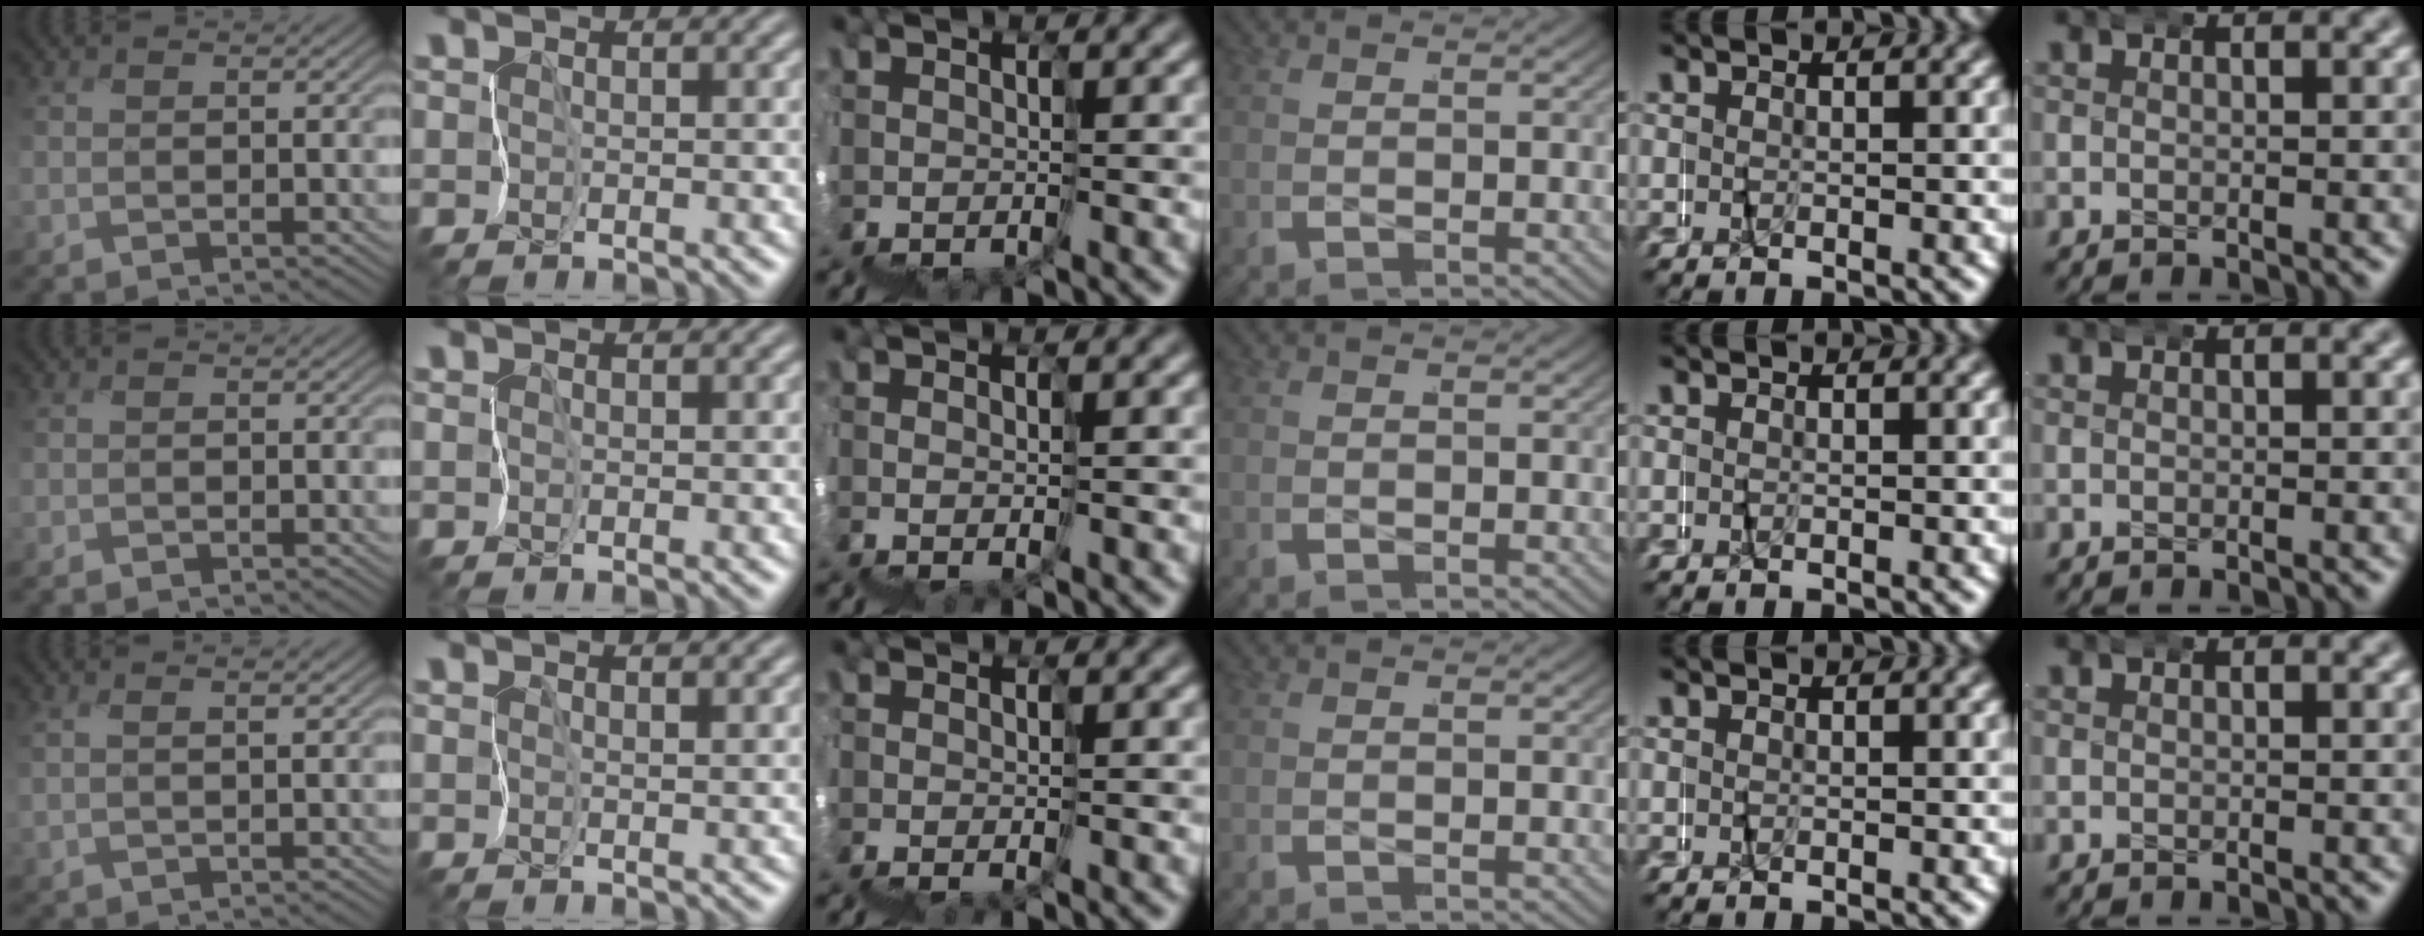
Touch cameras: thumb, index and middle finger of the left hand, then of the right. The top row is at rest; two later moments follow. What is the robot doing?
{"motion": "wrap", "object": "netting"}